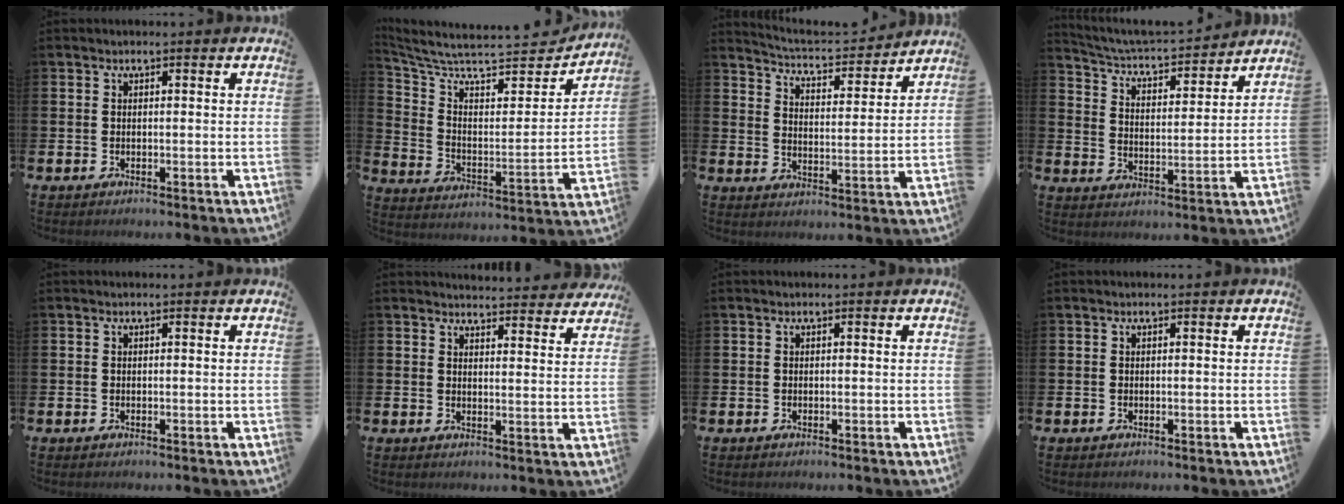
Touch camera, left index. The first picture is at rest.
{"total": 7.6, "force": [6.9, 1.9, 2.6], "torque": [-0.094, -0.062, 0.114]}
{"total": 5.2, "force": [5.1, 0.7, 0.6], "torque": [-0.043, -0.041, 0.085]}
{"total": 5.0, "force": [4.8, 0.8, 1.0], "torque": [-0.051, -0.043, 0.077]}
{"total": 0.0}
{"total": 4.2, "force": [4.2, 0.2, -0.1], "torque": [0.004, -0.032, 0.074]}
{"total": 0.0}
{"total": 0.0}